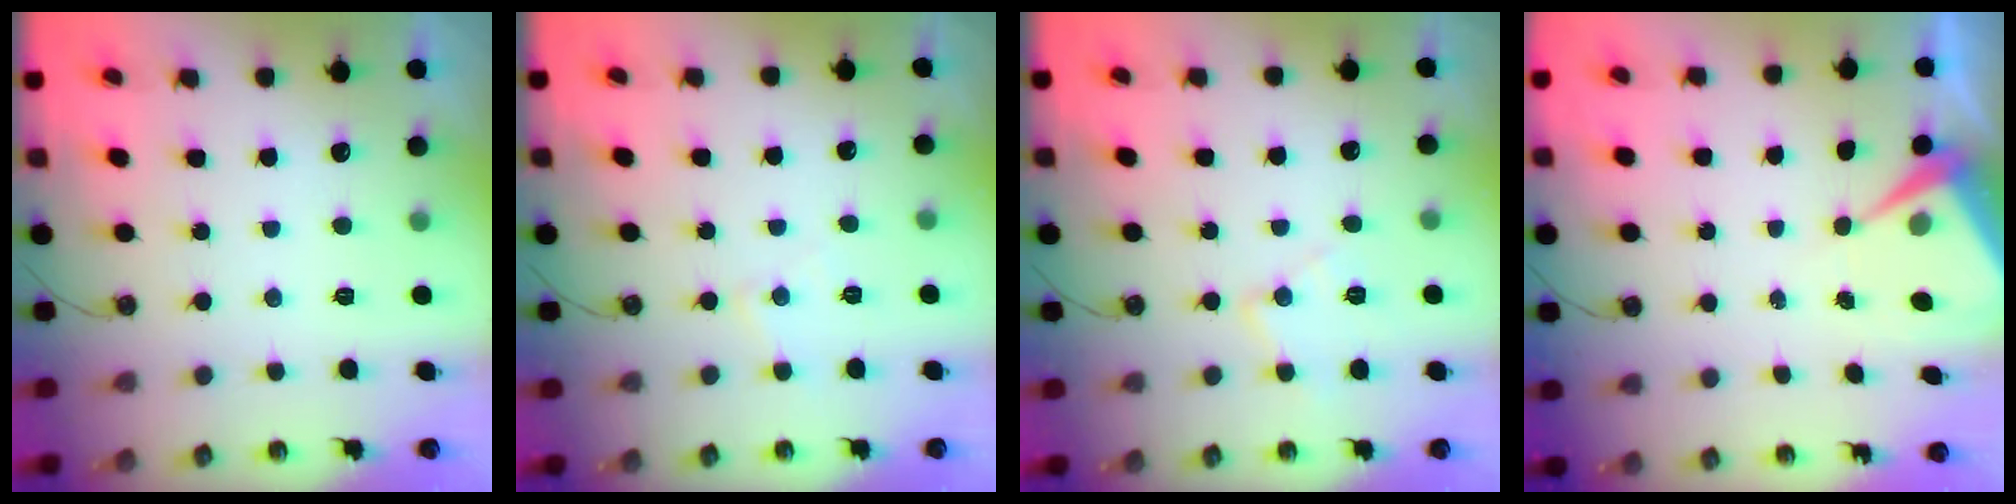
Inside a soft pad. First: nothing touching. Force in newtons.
{"total": 4.9, "press": 4.8, "slide": 0.8}
{"total": 8.4, "press": 8.4, "slide": 0.7}
{"total": 6.6, "press": 6.6, "slide": 0.5}